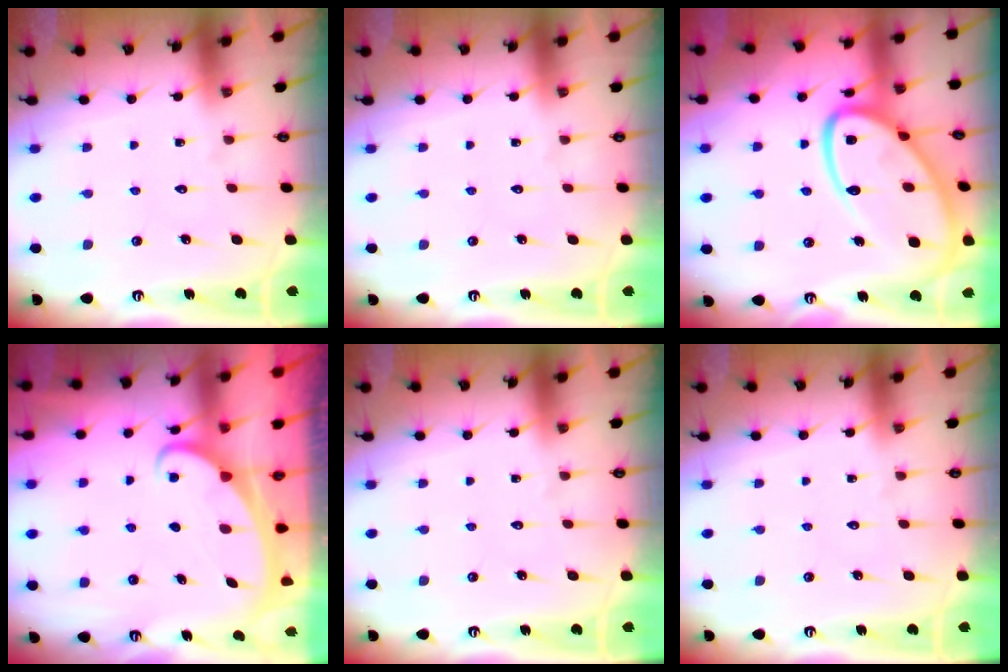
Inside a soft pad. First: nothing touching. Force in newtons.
{"total": 0.0}
{"total": 23.0, "press": 22.9, "slide": 2.3}
{"total": 2.5, "press": 2.5, "slide": 0.3}
{"total": 0.0}
{"total": 0.0}